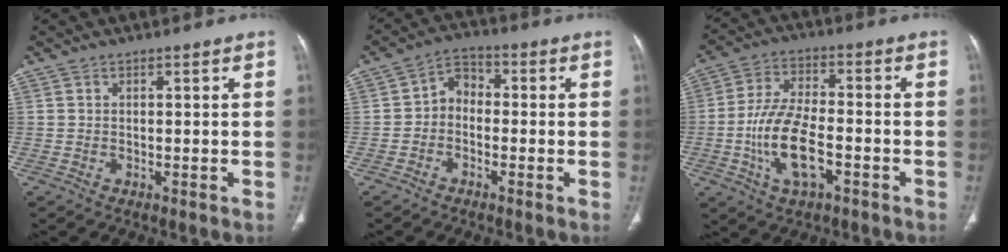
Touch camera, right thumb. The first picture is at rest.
{"total": 5.0, "force": [-1.0, 3.9, 2.9], "torque": [-0.027, 0.026, -0.037]}
{"total": 12.5, "force": [-3.9, 5.8, 10.3], "torque": [-0.201, 0.019, -0.073]}